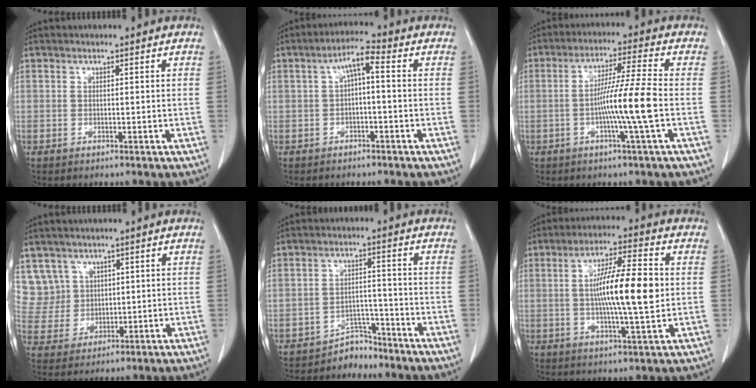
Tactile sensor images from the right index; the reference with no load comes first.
{"total": 4.4, "force": [0.2, 1.0, 4.3], "torque": [-0.076, 0.021, 0.002]}
{"total": 9.1, "force": [-2.0, -1.6, 8.7], "torque": [-0.160, -0.003, -0.038]}
{"total": 6.9, "force": [3.5, 5.9, -0.4], "torque": [0.005, 0.015, 0.086]}
{"total": 4.1, "force": [-3.7, 1.7, -0.4], "torque": [0.010, 0.013, -0.058]}
{"total": 12.3, "force": [0.4, 1.3, 12.2], "torque": [-0.215, 0.003, 0.004]}